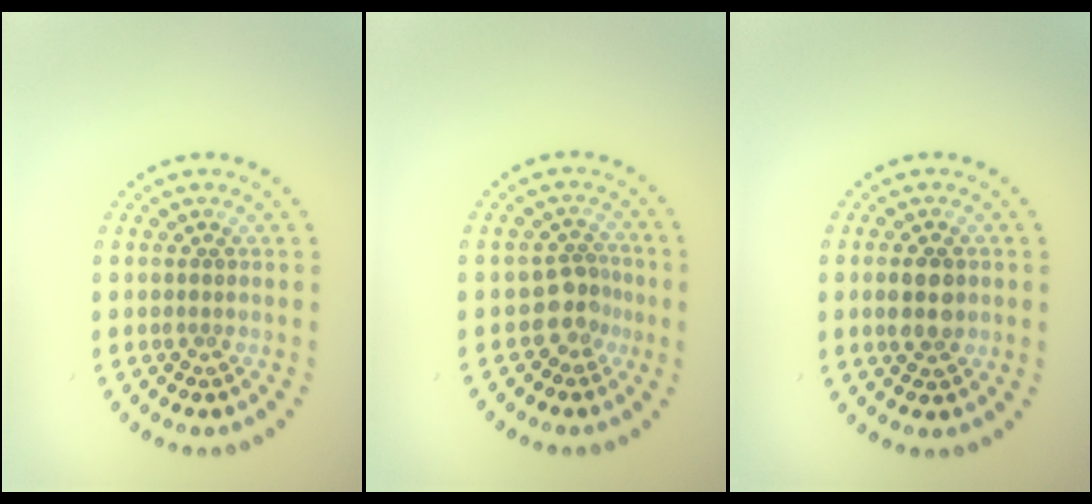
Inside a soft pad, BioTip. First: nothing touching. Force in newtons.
{"total": 2.5, "press": 1.8, "slide": 1.7}
{"total": 2.5, "press": 2.5, "slide": 0.1}